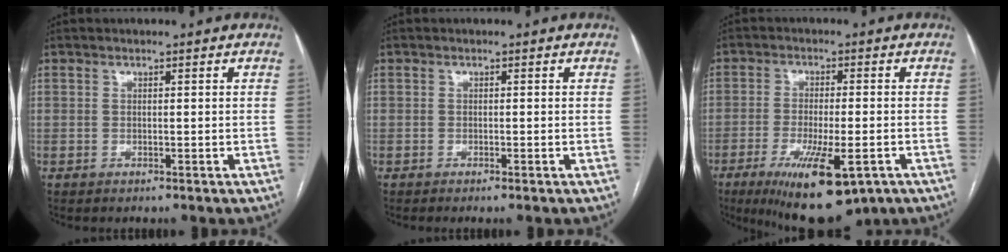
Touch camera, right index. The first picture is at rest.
{"total": 0.7, "force": [-0.5, -0.1, 0.5], "torque": [-0.011, 0.000, -0.007]}
{"total": 13.4, "force": [-7.1, 3.3, 10.9], "torque": [-0.175, -0.028, -0.103]}